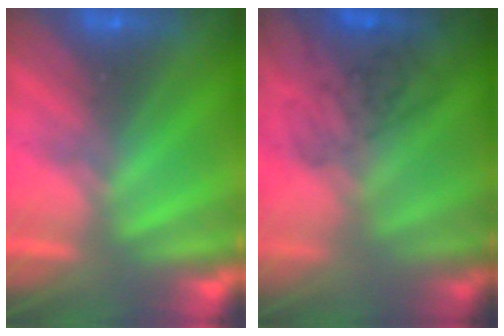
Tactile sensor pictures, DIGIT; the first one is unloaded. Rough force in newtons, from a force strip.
{"total": 3.6}